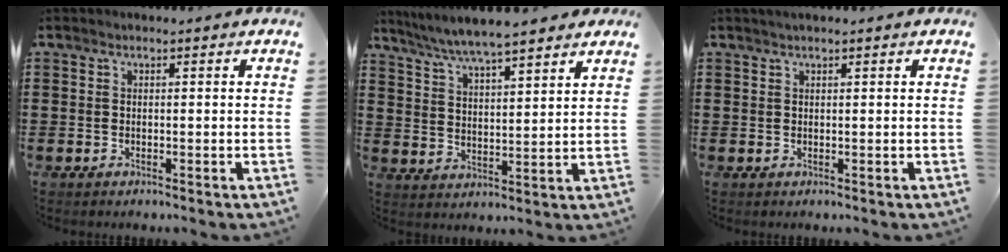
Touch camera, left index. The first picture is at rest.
{"total": 5.9, "force": [5.5, 0.2, 2.2], "torque": [-0.064, -0.023, 0.096]}
{"total": 0.9, "force": [0.6, 0.0, 0.6], "torque": [-0.010, 0.001, 0.012]}